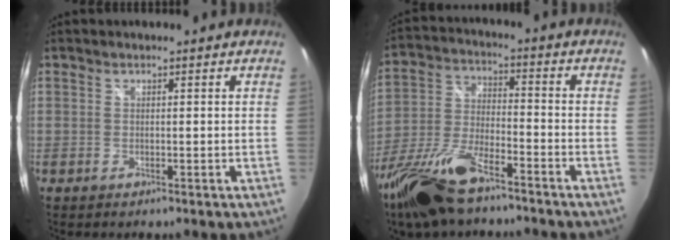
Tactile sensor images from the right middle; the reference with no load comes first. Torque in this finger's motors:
{"motor_torque": [1.08, -1.06, 0.35, 0.12]}